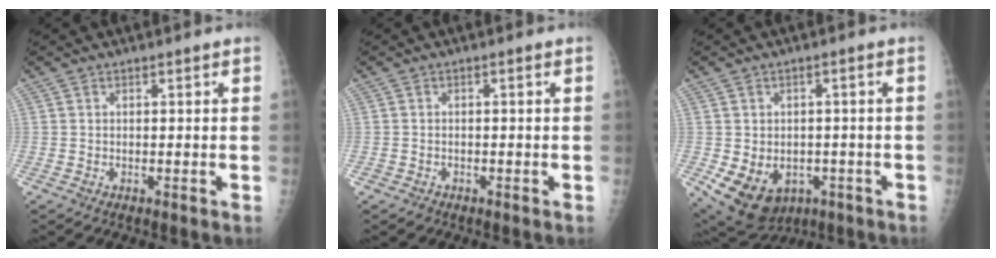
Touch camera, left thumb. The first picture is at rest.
{"total": 1.0, "force": [-0.7, 0.7, 0.1], "torque": [0.002, 0.004, -0.013]}
{"total": 13.9, "force": [-4.7, 10.4, 7.9], "torque": [-0.137, 0.008, -0.048]}